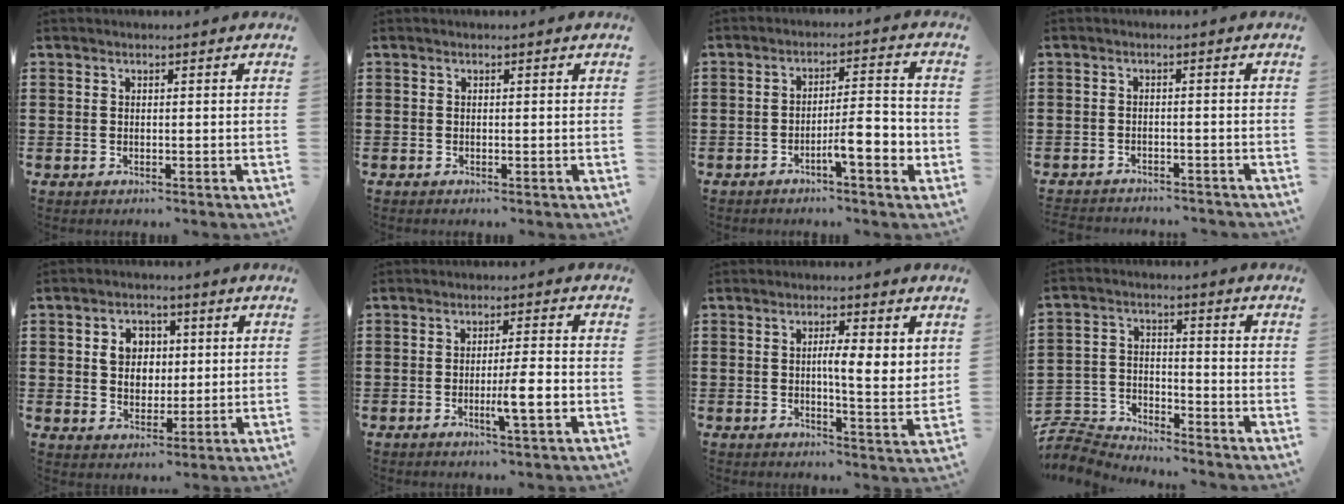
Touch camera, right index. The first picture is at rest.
{"total": 0.0}
{"total": 6.9, "force": [-3.0, 1.3, 6.1], "torque": [-0.090, 0.000, -0.052]}
{"total": 1.9, "force": [-1.9, 0.1, -0.1], "torque": [-0.004, 0.000, -0.039]}
{"total": 5.3, "force": [1.1, 4.4, 2.7], "torque": [-0.063, 0.015, 0.013]}
{"total": 5.7, "force": [-1.7, 0.4, 5.5], "torque": [-0.088, -0.008, -0.027]}
{"total": 5.5, "force": [1.1, 1.1, 5.3], "torque": [-0.086, -0.006, 0.012]}
{"total": 5.0, "force": [-4.9, 1.0, 0.0], "torque": [-0.025, -0.002, -0.108]}